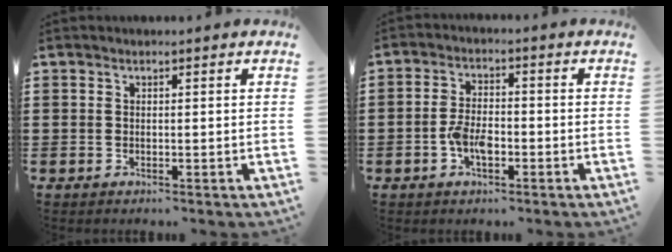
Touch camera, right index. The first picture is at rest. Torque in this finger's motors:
{"motor_torque": [1.33, 0.81, 0.67, 0.16]}